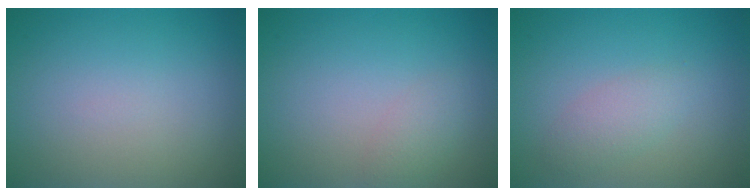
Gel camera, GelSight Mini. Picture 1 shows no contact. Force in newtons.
{"total": 1.4, "press": 1.4, "slide": 0.1}
{"total": 3.0, "press": 3.0, "slide": 0.2}